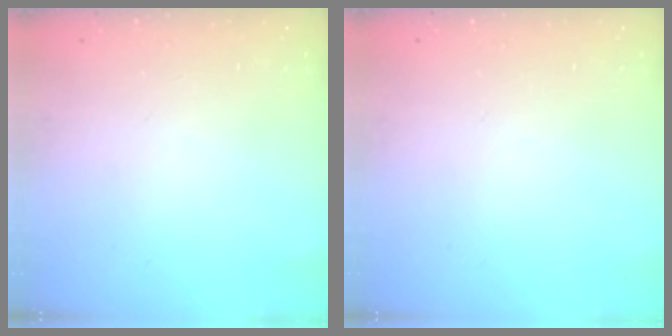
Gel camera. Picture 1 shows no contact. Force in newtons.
{"total": 0.0}